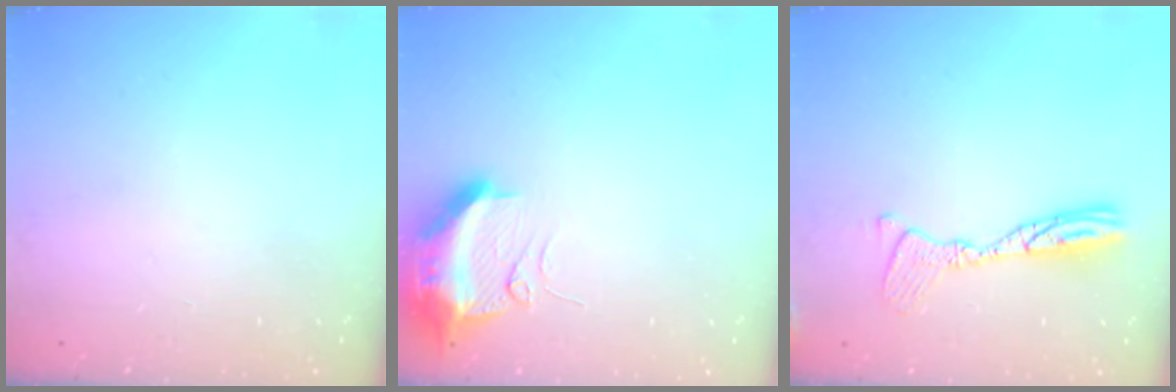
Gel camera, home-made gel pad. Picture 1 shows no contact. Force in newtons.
{"total": 11.6, "press": 11.5, "slide": 1.3}
{"total": 12.4, "press": 12.4, "slide": 1.1}